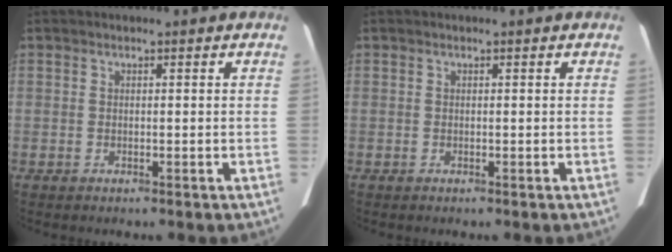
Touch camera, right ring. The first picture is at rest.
{"total": 0.0}